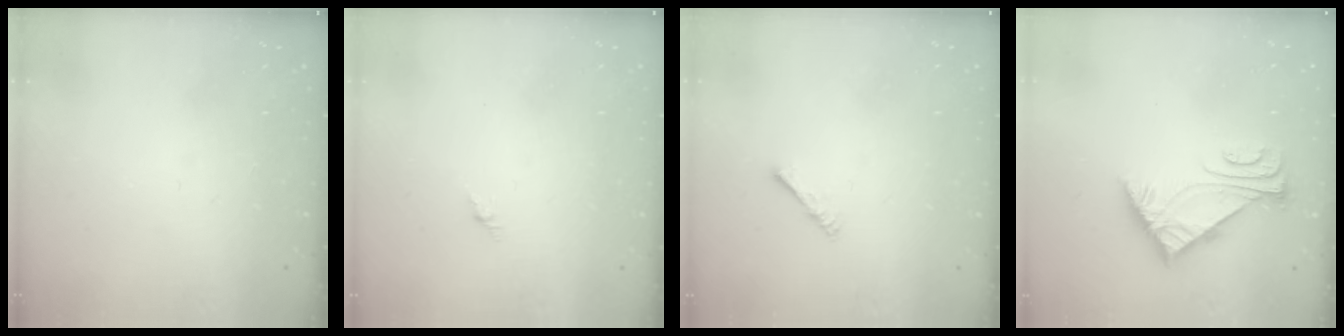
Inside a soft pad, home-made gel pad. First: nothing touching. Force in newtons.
{"total": 0.0}
{"total": 2.2, "press": 2.1, "slide": 0.5}
{"total": 5.4, "press": 5.3, "slide": 1.1}